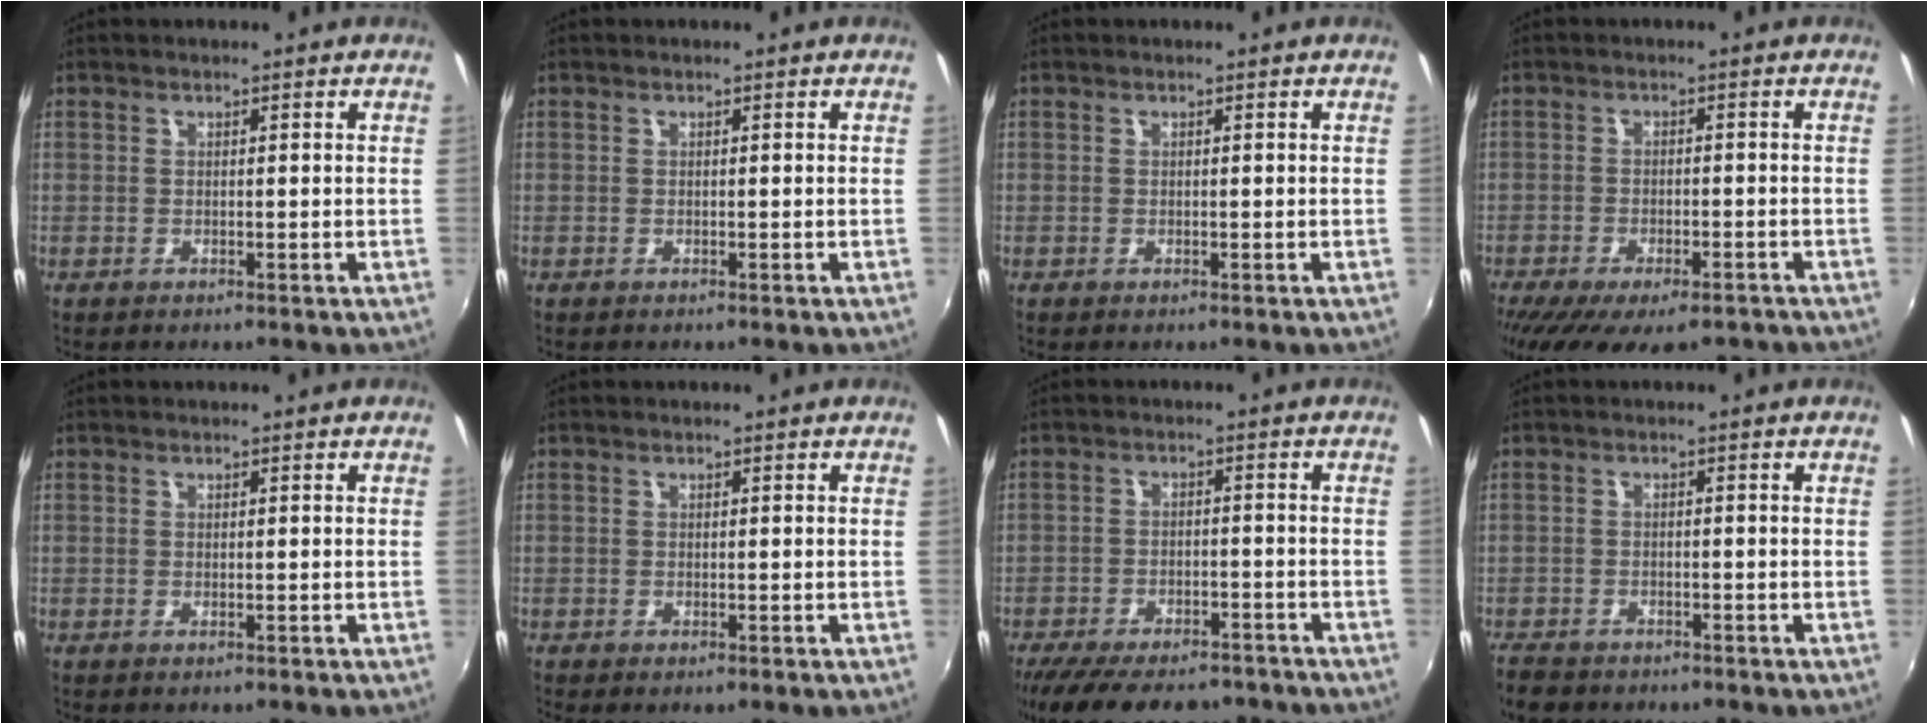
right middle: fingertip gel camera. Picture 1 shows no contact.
{"total": 0.0}
{"total": 0.0}
{"total": 15.8, "force": [-11.5, 5.9, 9.2], "torque": [-0.186, -0.049, -0.165]}
{"total": 0.0}
{"total": 0.9, "force": [-0.4, 0.2, 0.8], "torque": [-0.014, -0.004, -0.004]}
{"total": 17.2, "force": [-13.6, 6.6, 8.3], "torque": [-0.175, -0.023, -0.196]}
{"total": 5.7, "force": [-4.6, 2.6, 2.1], "torque": [-0.066, -0.017, -0.083]}